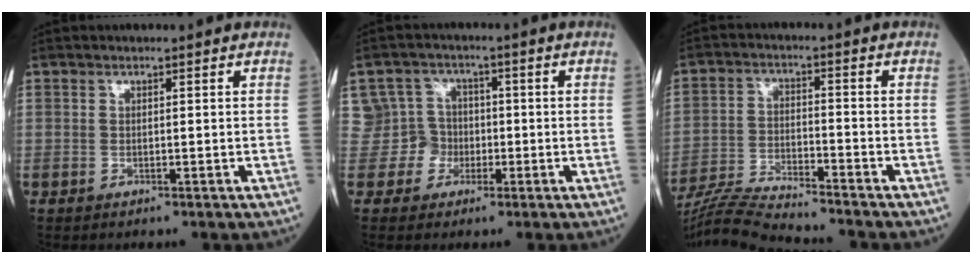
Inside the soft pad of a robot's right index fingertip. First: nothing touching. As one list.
[{"total": 4.9, "force": [-1.0, 4.8, -0.6], "torque": [0.023, 0.020, -0.019]}, {"total": 11.3, "force": [-10.8, -0.9, 3.3], "torque": [-0.057, -0.013, -0.191]}]